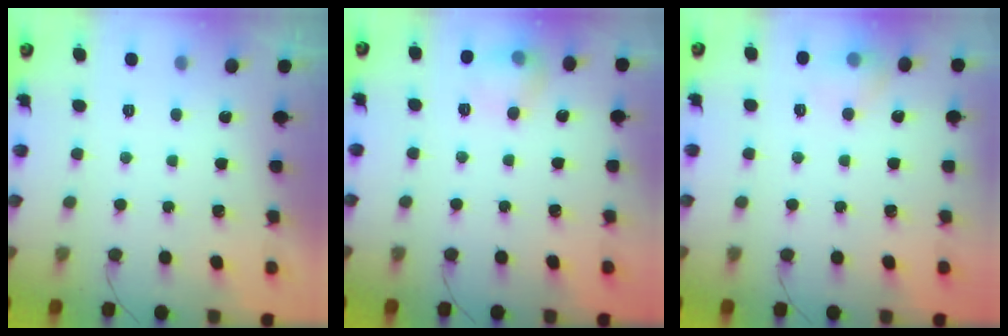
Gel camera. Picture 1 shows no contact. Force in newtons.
{"total": 8.3, "press": 8.3, "slide": 0.8}
{"total": 6.8, "press": 6.7, "slide": 1.2}